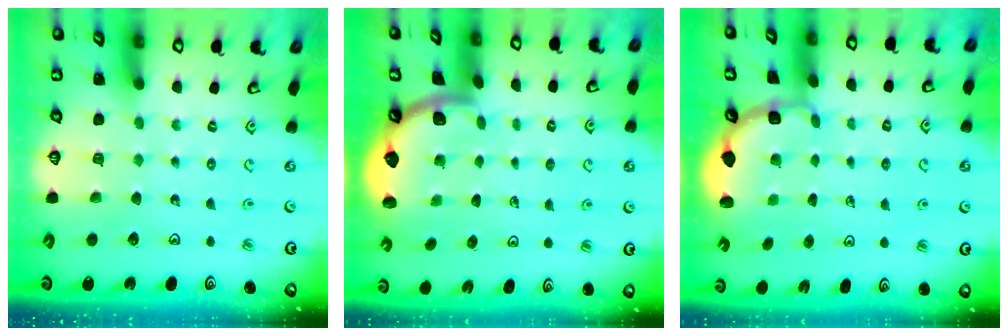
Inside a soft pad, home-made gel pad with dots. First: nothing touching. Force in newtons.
{"total": 1.6, "press": 1.6, "slide": 0.1}
{"total": 2.7, "press": 2.4, "slide": 1.4}